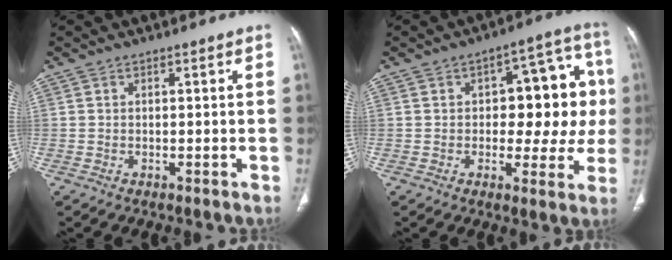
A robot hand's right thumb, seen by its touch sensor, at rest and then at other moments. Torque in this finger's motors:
{"motor_torque": [1.31, 1.27, 0.48, -0.51, 0.09]}